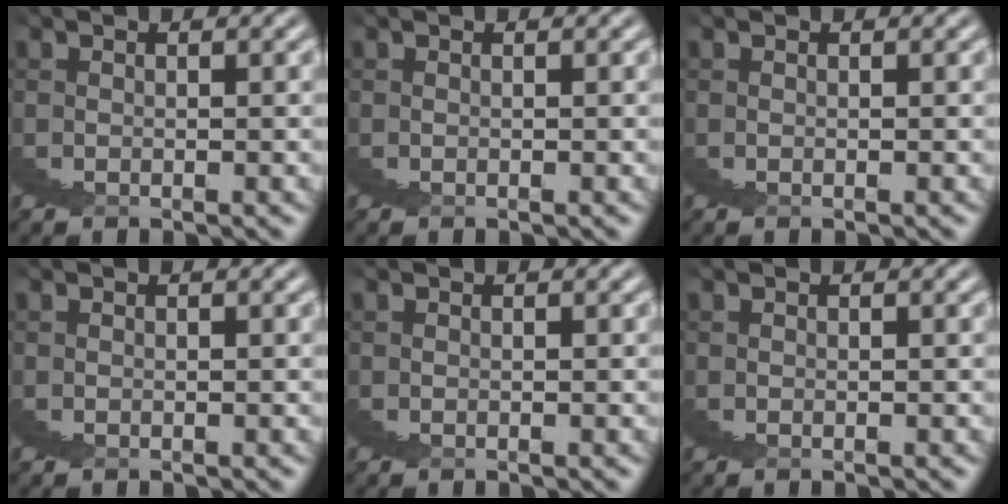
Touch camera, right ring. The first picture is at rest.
{"total": 0.0}
{"total": 0.0}
{"total": 0.0}
{"total": 0.0}
{"total": 0.0}